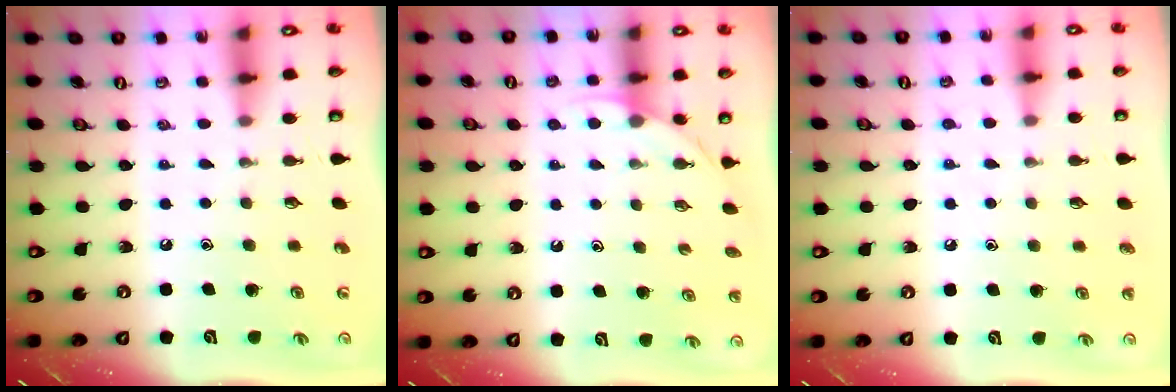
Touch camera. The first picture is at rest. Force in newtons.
{"total": 3.5, "press": 3.5, "slide": 0.3}
{"total": 3.5, "press": 3.5, "slide": 0.4}